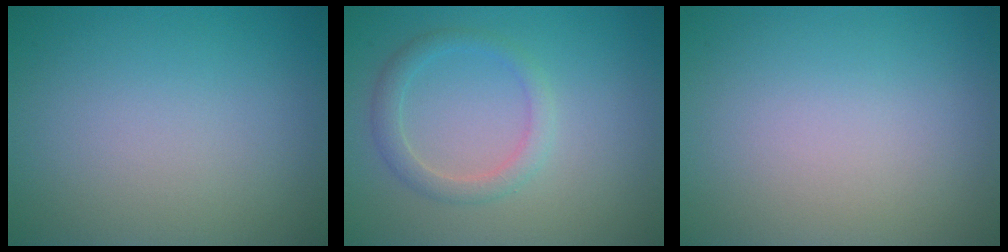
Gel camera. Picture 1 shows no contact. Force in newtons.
{"total": 2.3, "press": 2.3, "slide": 0.1}
{"total": 0.0}